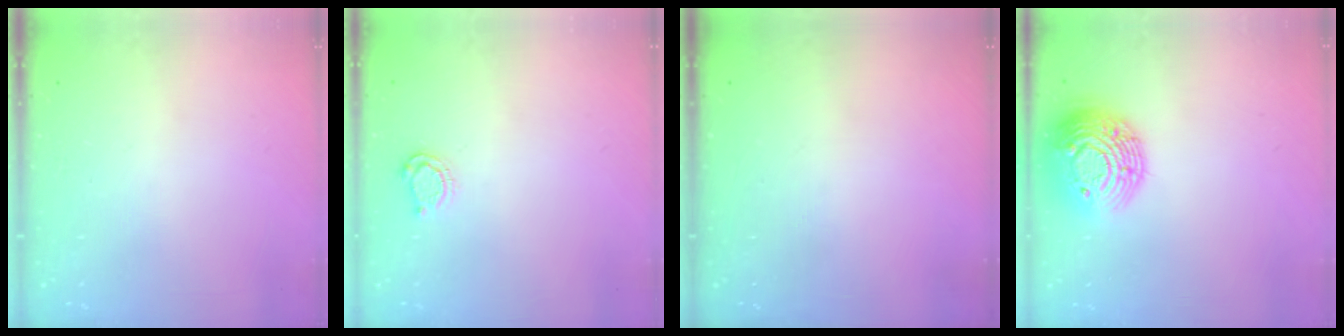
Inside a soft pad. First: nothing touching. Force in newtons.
{"total": 4.4, "press": 4.4, "slide": 0.4}
{"total": 0.0}
{"total": 16.9, "press": 16.8, "slide": 1.2}